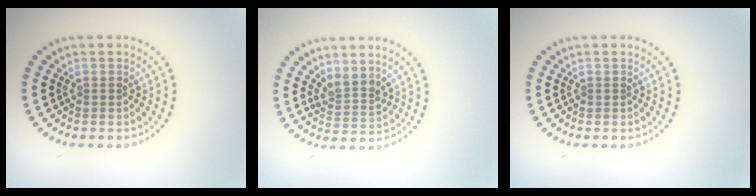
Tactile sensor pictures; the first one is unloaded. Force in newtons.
{"total": 2.3, "press": 1.8, "slide": 1.4}
{"total": 0.0}